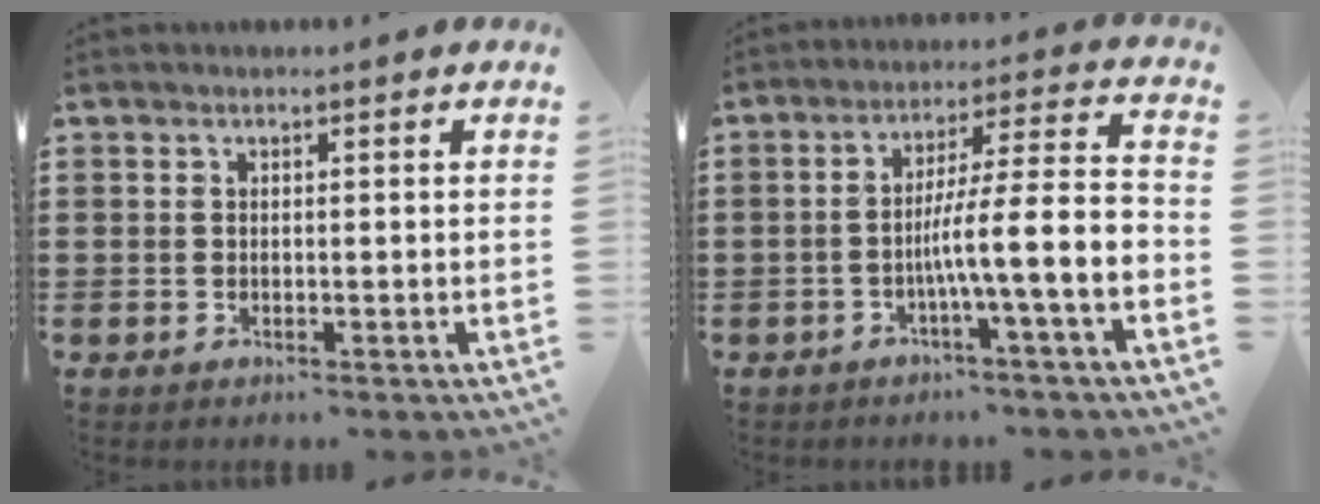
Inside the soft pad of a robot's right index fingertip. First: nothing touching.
{"total": 8.8, "force": [-2.8, 0.7, 8.3], "torque": [-0.138, -0.019, -0.058]}